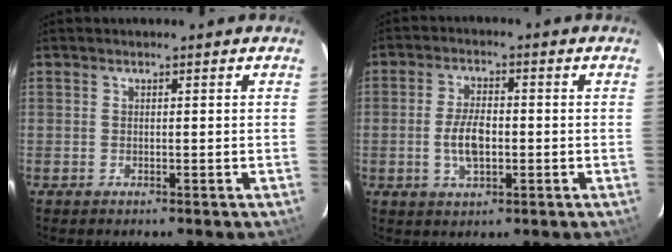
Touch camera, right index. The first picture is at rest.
{"total": 6.4, "force": [-1.1, 3.2, 5.4], "torque": [-0.109, 0.003, -0.018]}